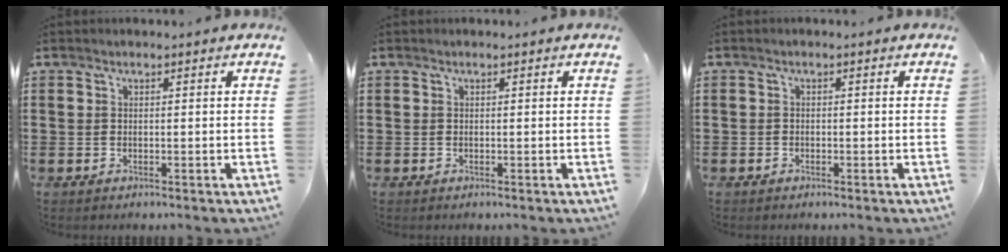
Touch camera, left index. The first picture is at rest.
{"total": 0.0}
{"total": 0.9, "force": [-0.8, 0.5, 0.1], "torque": [-0.003, 0.002, -0.018]}